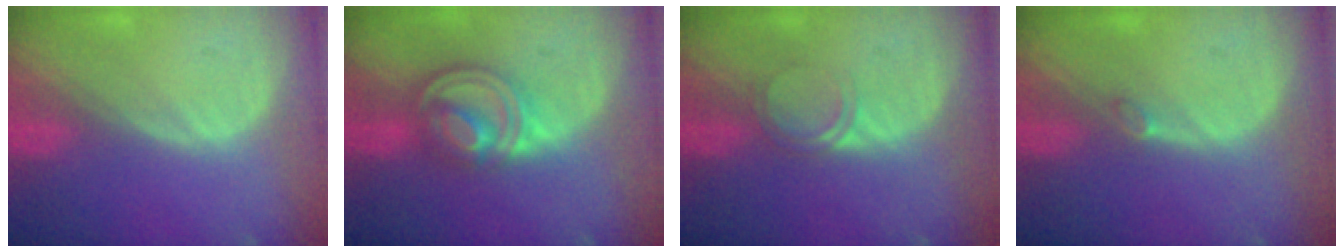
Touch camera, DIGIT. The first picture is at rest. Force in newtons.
{"total": 7.9, "press": 6.8, "slide": 3.9}
{"total": 2.4, "press": 2.4, "slide": 0.2}
{"total": 0.9, "press": 0.9, "slide": 0.3}